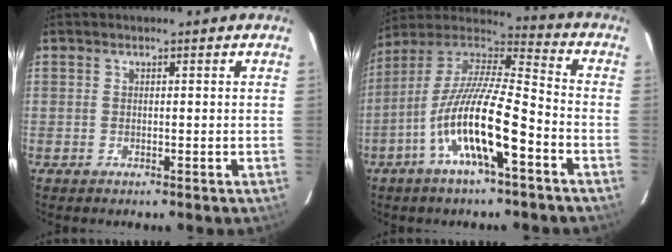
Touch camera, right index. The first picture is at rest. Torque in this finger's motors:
{"motor_torque": [1.38, -0.76, 1.05, 0.21]}